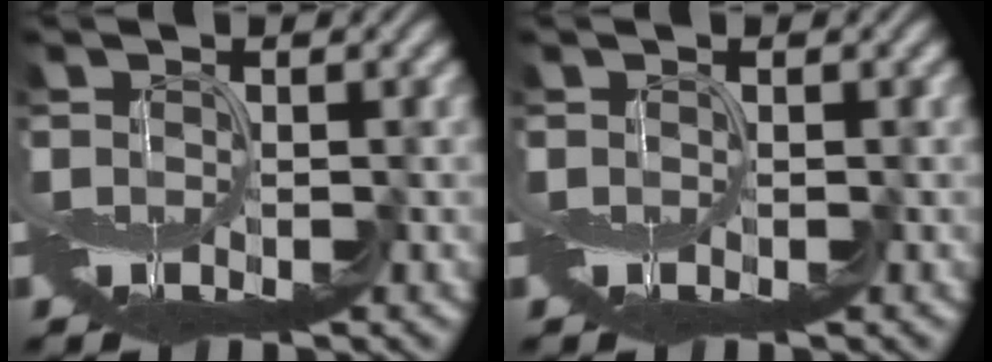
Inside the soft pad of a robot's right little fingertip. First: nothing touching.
{"total": 0.0}